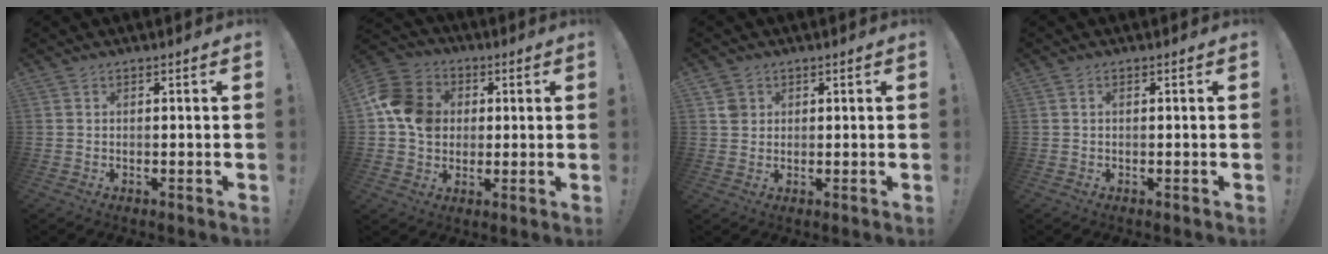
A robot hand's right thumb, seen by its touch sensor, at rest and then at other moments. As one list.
[{"total": 13.6, "force": [1.5, 11.2, 7.5], "torque": [-0.125, 0.007, 0.032]}, {"total": 2.9, "force": [1.3, 2.5, 0.8], "torque": [-0.005, -0.003, 0.023]}, {"total": 0.6, "force": [0.0, 0.0, 0.6], "torque": [-0.014, 0.002, 0.000]}]